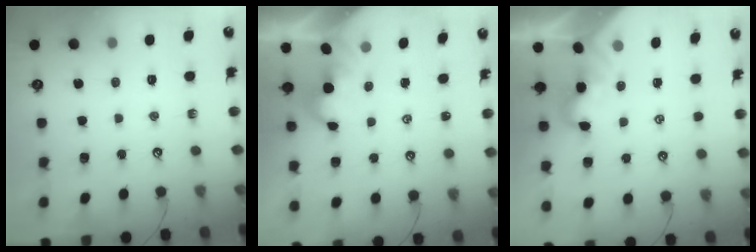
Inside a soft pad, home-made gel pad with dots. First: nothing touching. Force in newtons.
{"total": 2.0, "press": 1.9, "slide": 0.4}
{"total": 0.9, "press": 0.7, "slide": 0.6}